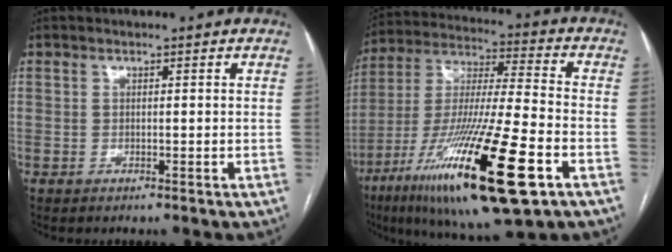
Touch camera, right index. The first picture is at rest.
{"total": 25.6, "force": [-11.7, 2.9, 22.6], "torque": [-0.407, -0.047, -0.199]}